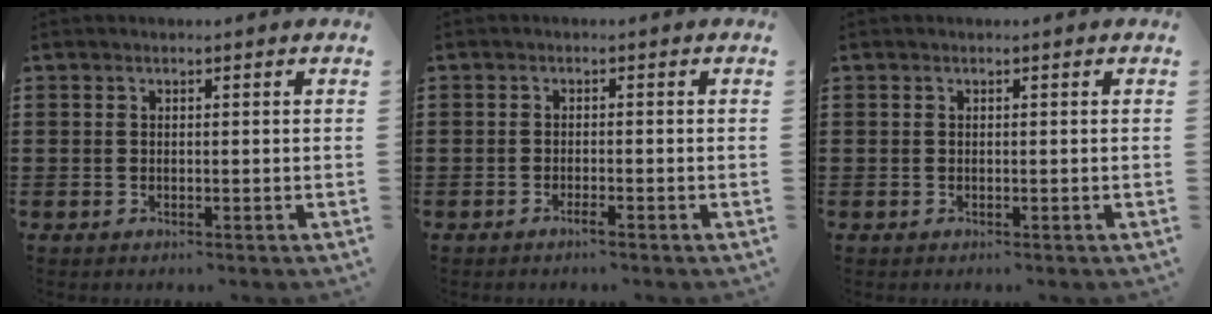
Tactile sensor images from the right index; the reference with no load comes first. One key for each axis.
{"total": 1.3, "fx": -0.9, "fy": 0.1, "fz": 0.9, "tx": -0.015, "ty": -0.004, "tz": -0.016}
{"total": 0.0}